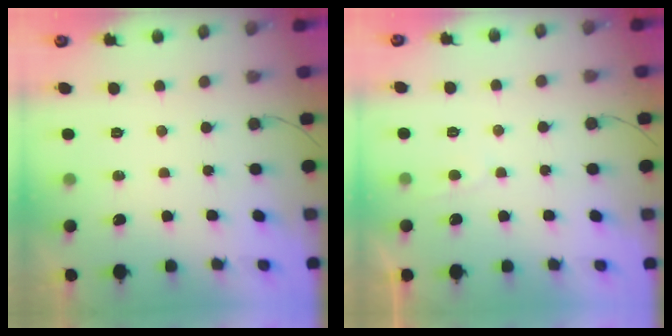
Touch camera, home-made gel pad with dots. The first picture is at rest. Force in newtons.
{"total": 1.4, "press": 1.4, "slide": 0.2}